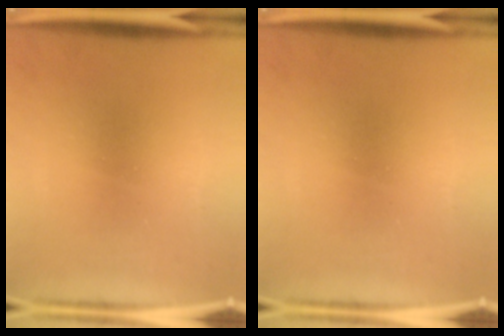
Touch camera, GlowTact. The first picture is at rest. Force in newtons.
{"total": 0.0}